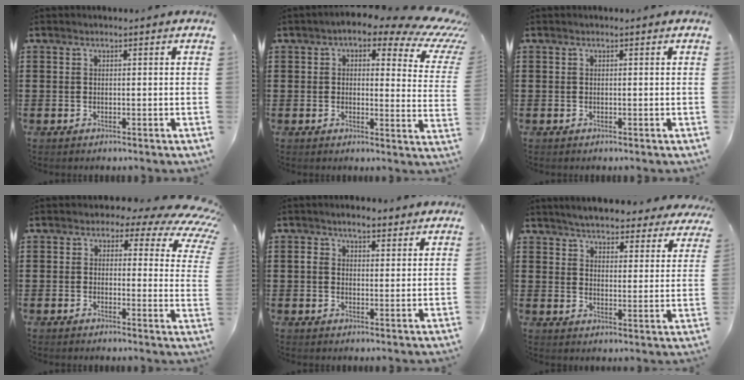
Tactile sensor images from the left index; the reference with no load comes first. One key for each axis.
{"total": 5.5, "fx": 3.5, "fy": 2.7, "fz": 3.4, "tx": -0.057, "ty": -0.017, "tz": 0.051}
{"total": 0.0}
{"total": 4.1, "fx": 2.5, "fy": 2.6, "fz": 2.0, "tx": -0.042, "ty": -0.017, "tz": 0.035}
{"total": 3.8, "fx": 2.5, "fy": 1.9, "fz": 2.1, "tx": -0.049, "ty": 0.011, "tz": 0.045}
{"total": 4.6, "fx": 4.6, "fy": 0.2, "fz": 0.5, "tx": -0.034, "ty": -0.030, "tz": 0.077}